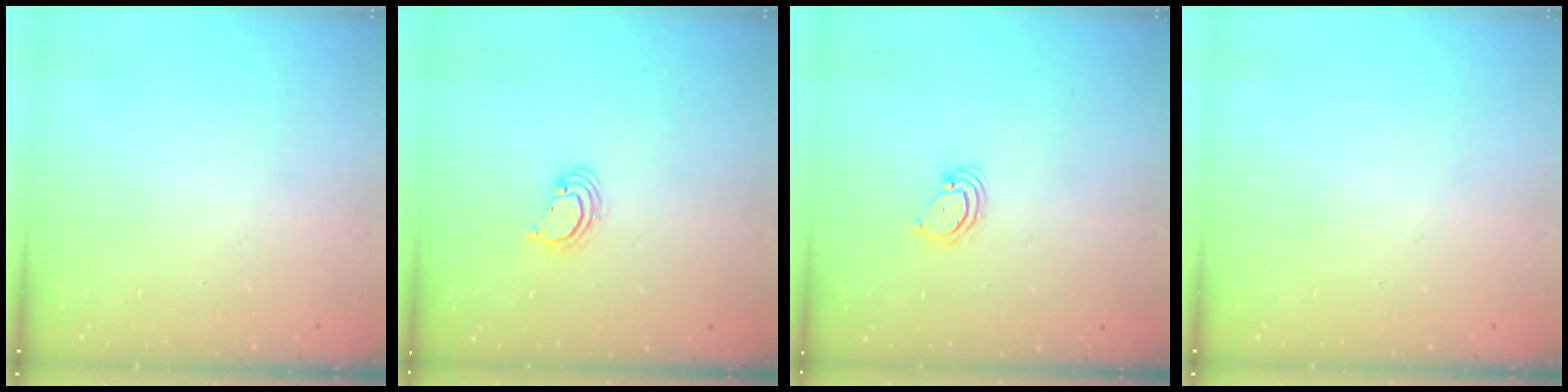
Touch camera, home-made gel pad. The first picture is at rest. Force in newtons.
{"total": 2.6, "press": 2.6, "slide": 0.1}
{"total": 2.9, "press": 2.9, "slide": 0.3}
{"total": 0.0}